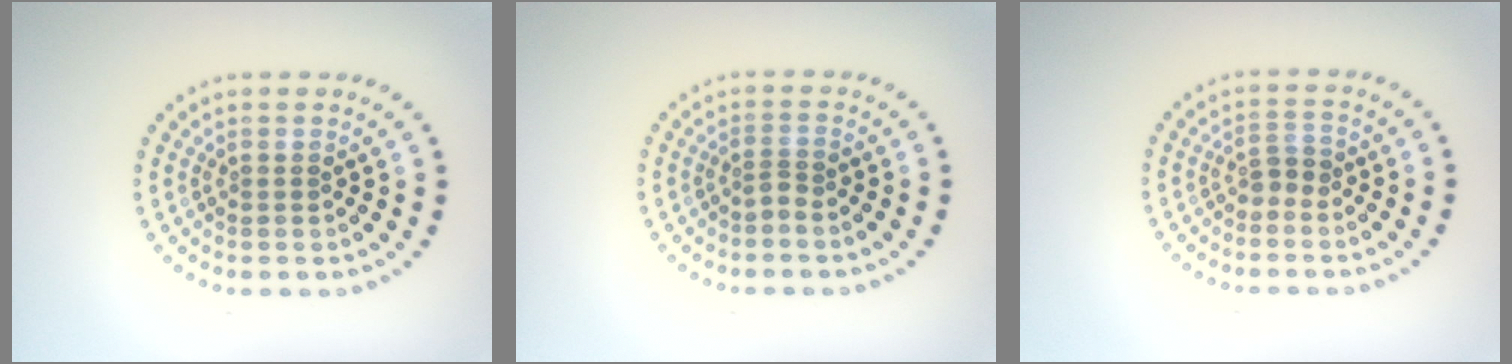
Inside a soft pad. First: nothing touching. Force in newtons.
{"total": 0.7, "press": 0.4, "slide": 0.6}
{"total": 1.2, "press": 1.0, "slide": 0.6}